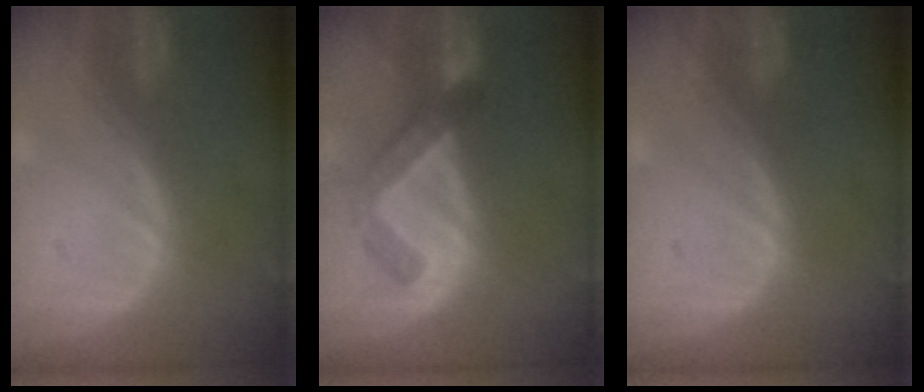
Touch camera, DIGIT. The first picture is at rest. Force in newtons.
{"total": 5.1, "press": 5.1, "slide": 0.6}
{"total": 0.0}